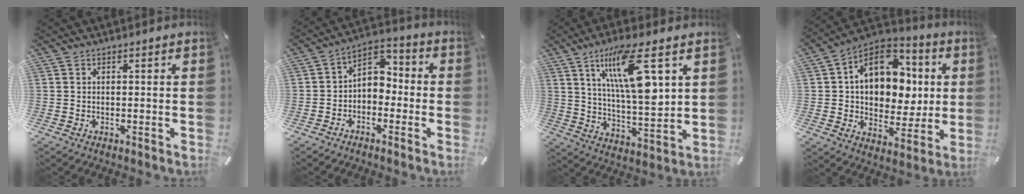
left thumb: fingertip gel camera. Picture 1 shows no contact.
{"total": 4.9, "force": [-1.7, 4.2, 2.0], "torque": [-0.037, 0.013, -0.035]}
{"total": 16.3, "force": [8.0, 4.3, 13.6], "torque": [-0.264, -0.016, 0.125]}
{"total": 16.4, "force": [3.6, 12.4, 10.1], "torque": [-0.156, -0.010, 0.070]}